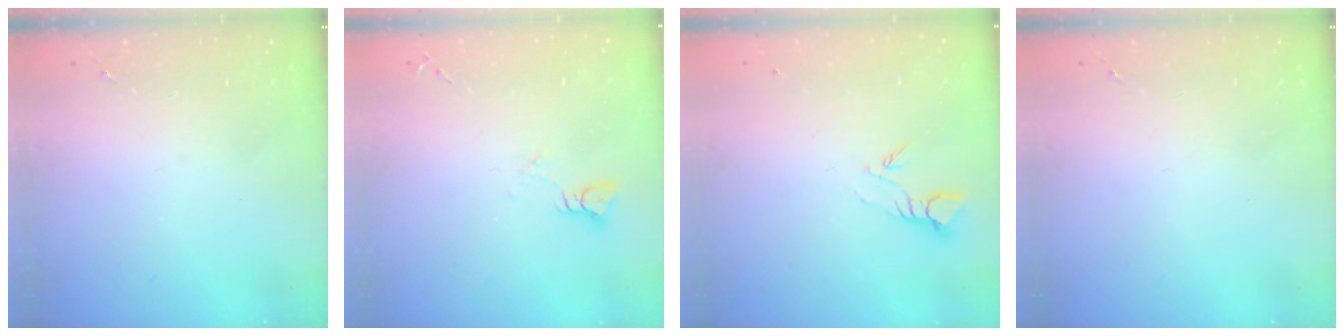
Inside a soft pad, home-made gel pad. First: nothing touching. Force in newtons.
{"total": 3.5, "press": 3.5, "slide": 0.3}
{"total": 3.9, "press": 3.9, "slide": 0.2}
{"total": 0.0}